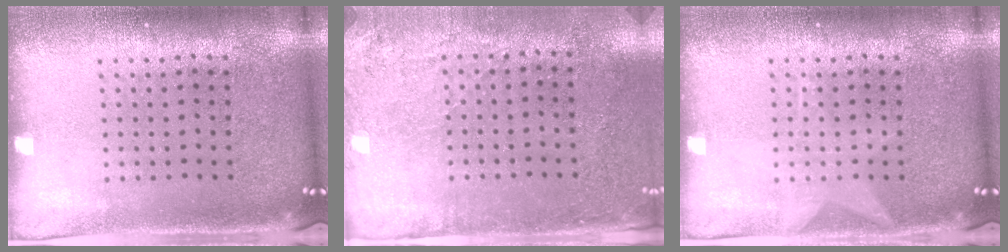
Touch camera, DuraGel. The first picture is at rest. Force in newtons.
{"total": 2.9, "press": 2.3, "slide": 1.6}
{"total": 1.0, "press": 1.0, "slide": 0.1}